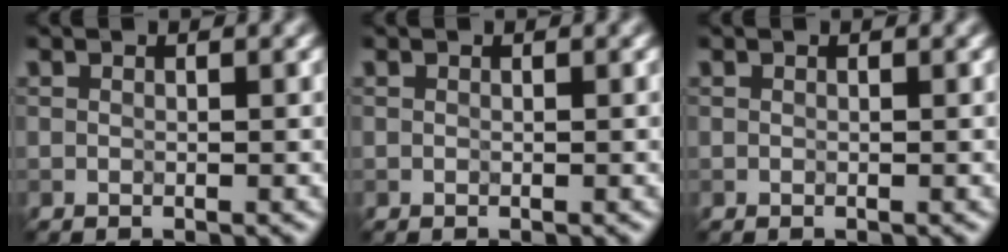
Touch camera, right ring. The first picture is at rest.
{"total": 0.0}
{"total": 0.0}